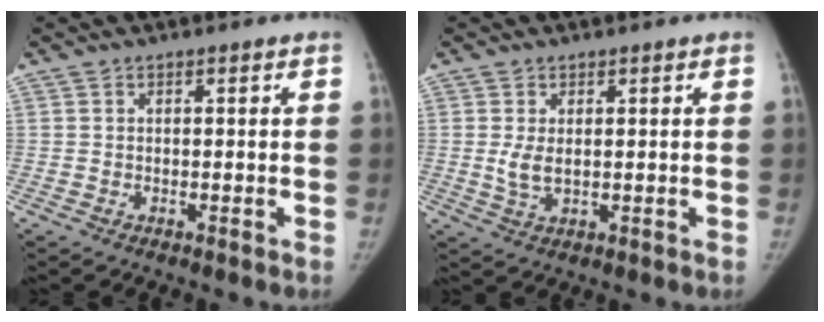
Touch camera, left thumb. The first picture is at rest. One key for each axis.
{"total": 3.5, "fx": 0.5, "fy": 2.0, "fz": 2.8, "tx": -0.054, "ty": -0.011, "tz": 0.016}